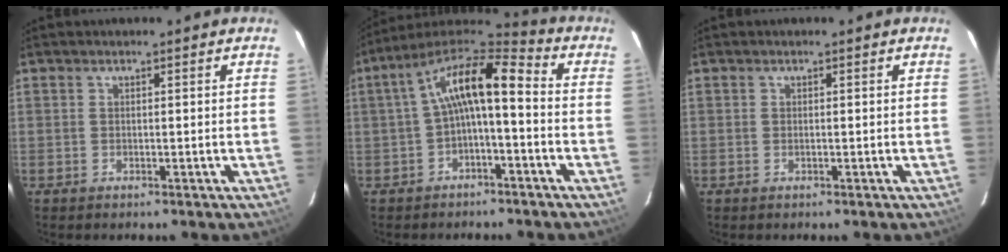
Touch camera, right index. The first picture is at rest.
{"total": 11.4, "force": [-0.9, 3.8, 10.7], "torque": [-0.205, 0.029, -0.022]}
{"total": 0.0}